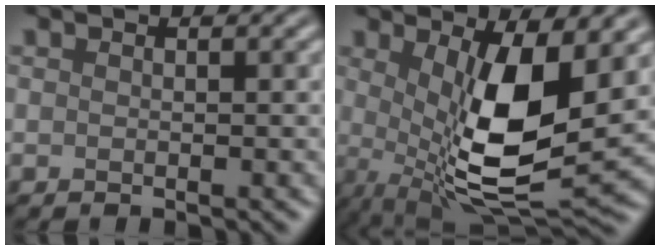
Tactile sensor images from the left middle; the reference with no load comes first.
{"total": 9.9, "force": [0.6, 3.3, 9.3], "torque": [-0.167, -0.025, 0.017]}